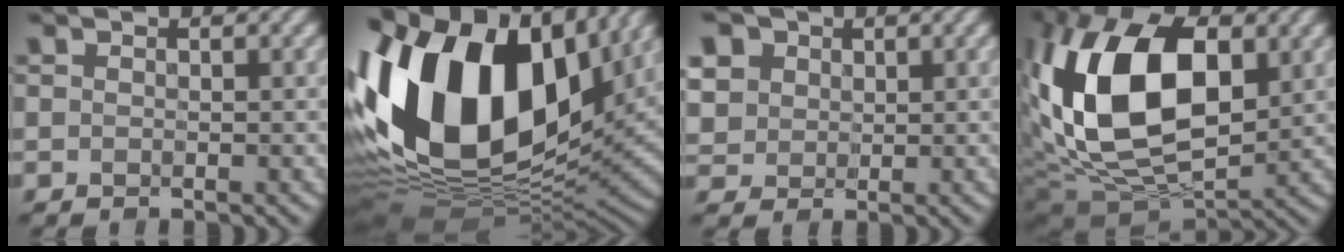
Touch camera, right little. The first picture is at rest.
{"total": 18.6, "force": [4.3, 12.0, 13.6], "torque": [-0.288, 0.018, 0.065]}
{"total": 5.1, "force": [2.1, 4.2, 1.9], "torque": [-0.101, 0.008, 0.048]}
{"total": 15.9, "force": [1.9, 9.3, 12.8], "torque": [-0.257, 0.011, 0.028]}